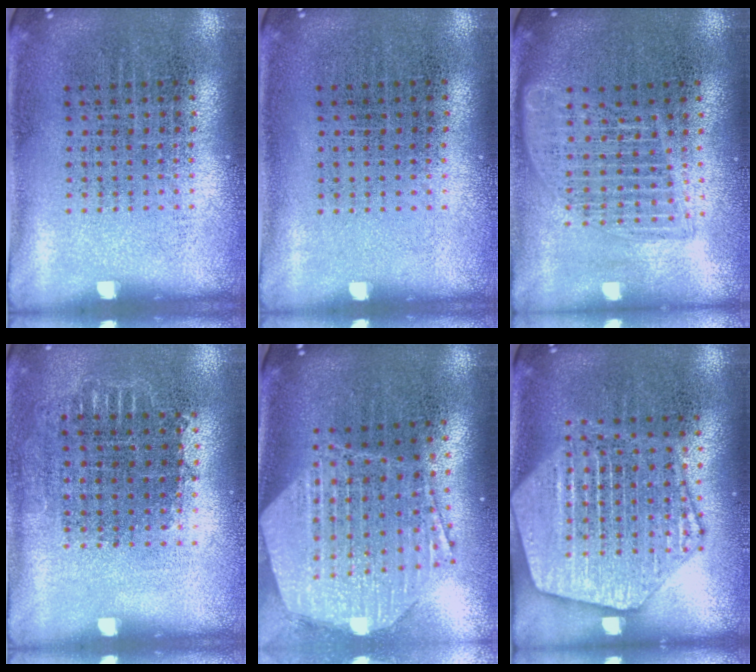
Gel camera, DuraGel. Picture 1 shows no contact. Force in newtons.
{"total": 0.0}
{"total": 1.6, "press": 1.5, "slide": 0.8}
{"total": 0.7, "press": 0.7, "slide": 0.3}
{"total": 2.9, "press": 2.3, "slide": 1.8}
{"total": 3.5, "press": 3.5, "slide": 0.4}